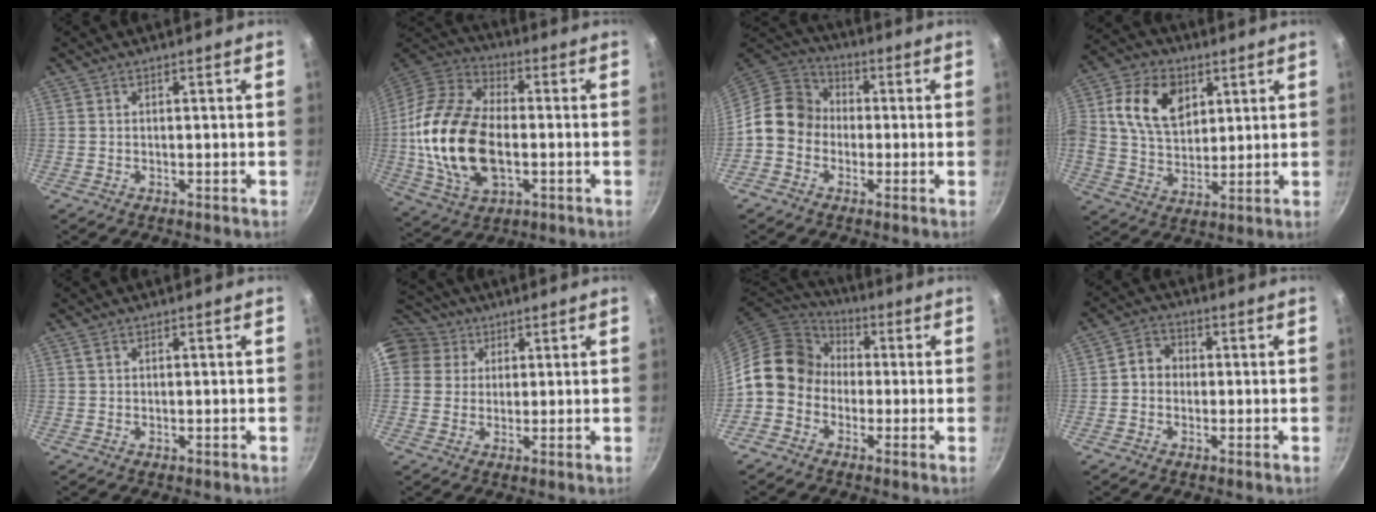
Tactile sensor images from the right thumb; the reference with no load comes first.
{"total": 21.9, "force": [-2.2, 13.3, 17.3], "torque": [-0.331, 0.024, -0.047]}
{"total": 10.7, "force": [-1.4, 9.3, 5.1], "torque": [-0.052, 0.034, -0.052]}
{"total": 13.5, "force": [4.3, 9.5, 8.6], "torque": [-0.137, -0.007, 0.071]}
{"total": 0.7, "force": [0.4, 0.4, 0.5], "torque": [-0.006, 0.001, 0.007]}
{"total": 11.7, "force": [4.9, 9.9, 4.0], "torque": [-0.063, 0.014, 0.080]}
{"total": 12.7, "force": [-0.7, 10.8, 6.7], "torque": [-0.077, 0.037, -0.035]}
{"total": 4.4, "force": [0.0, 3.9, 2.1], "torque": [-0.014, 0.011, -0.011]}